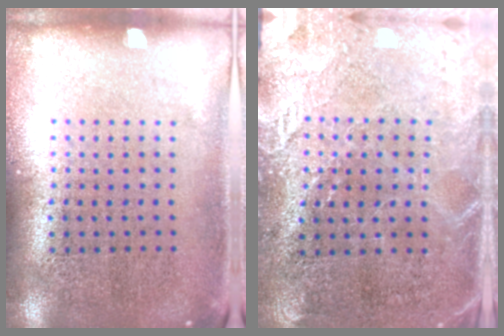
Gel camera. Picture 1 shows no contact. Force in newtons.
{"total": 2.9, "press": 2.7, "slide": 1.0}